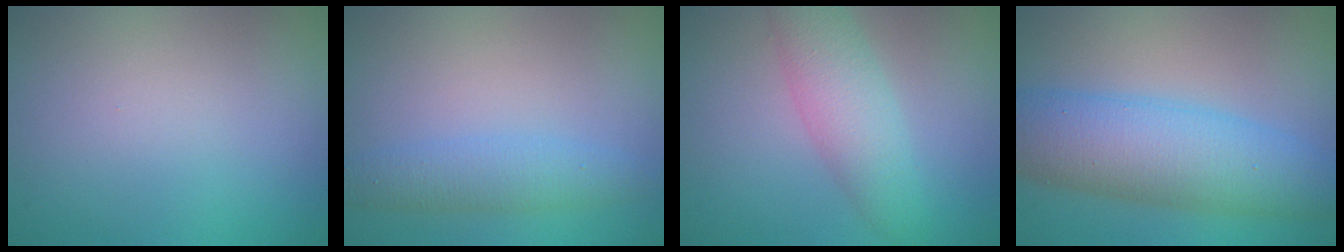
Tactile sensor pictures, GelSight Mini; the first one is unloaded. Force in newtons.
{"total": 2.8, "press": 2.8, "slide": 0.0}
{"total": 4.4, "press": 4.4, "slide": 0.1}
{"total": 8.1, "press": 8.1, "slide": 0.1}